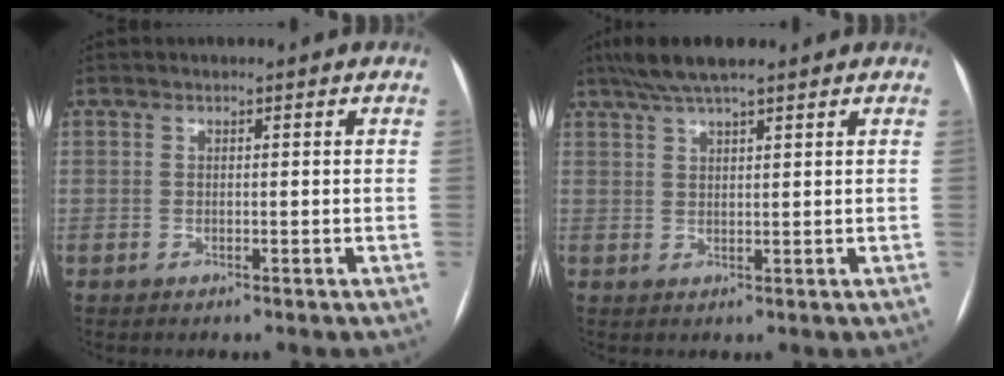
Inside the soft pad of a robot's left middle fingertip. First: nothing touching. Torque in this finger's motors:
{"motor_torque": [0.52, -0.40, 0.07, 0.10]}